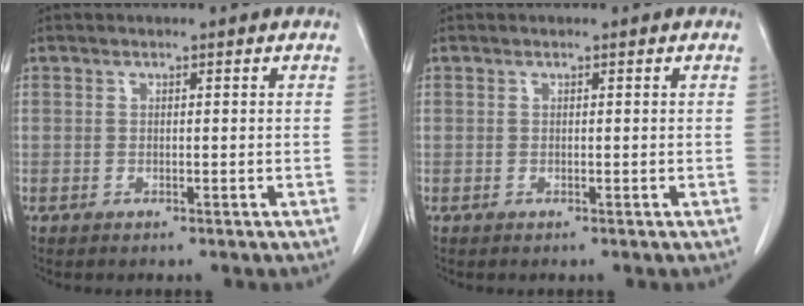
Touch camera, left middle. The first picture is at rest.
{"total": 0.0}